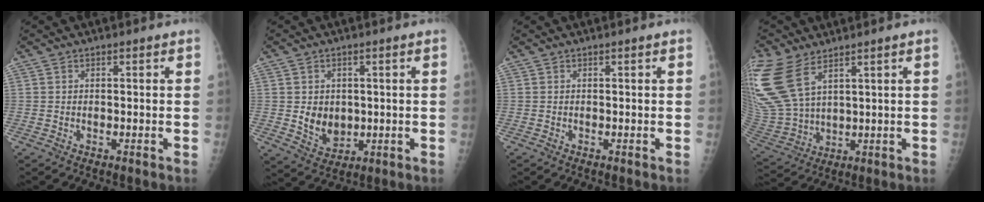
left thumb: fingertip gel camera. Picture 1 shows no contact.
{"total": 6.4, "force": [0.2, 5.2, 3.8], "torque": [-0.031, -0.013, 0.018]}
{"total": 0.0}
{"total": 17.6, "force": [9.5, 8.8, 11.9], "torque": [-0.296, -0.022, 0.204]}